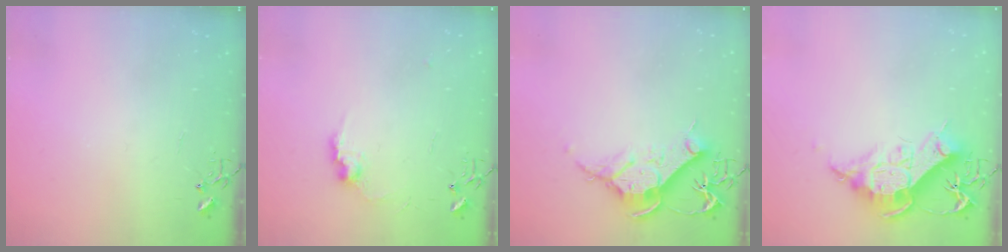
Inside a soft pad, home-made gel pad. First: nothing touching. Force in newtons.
{"total": 8.6, "press": 8.6, "slide": 0.4}
{"total": 12.0, "press": 11.9, "slide": 1.2}
{"total": 13.7, "press": 13.6, "slide": 1.5}